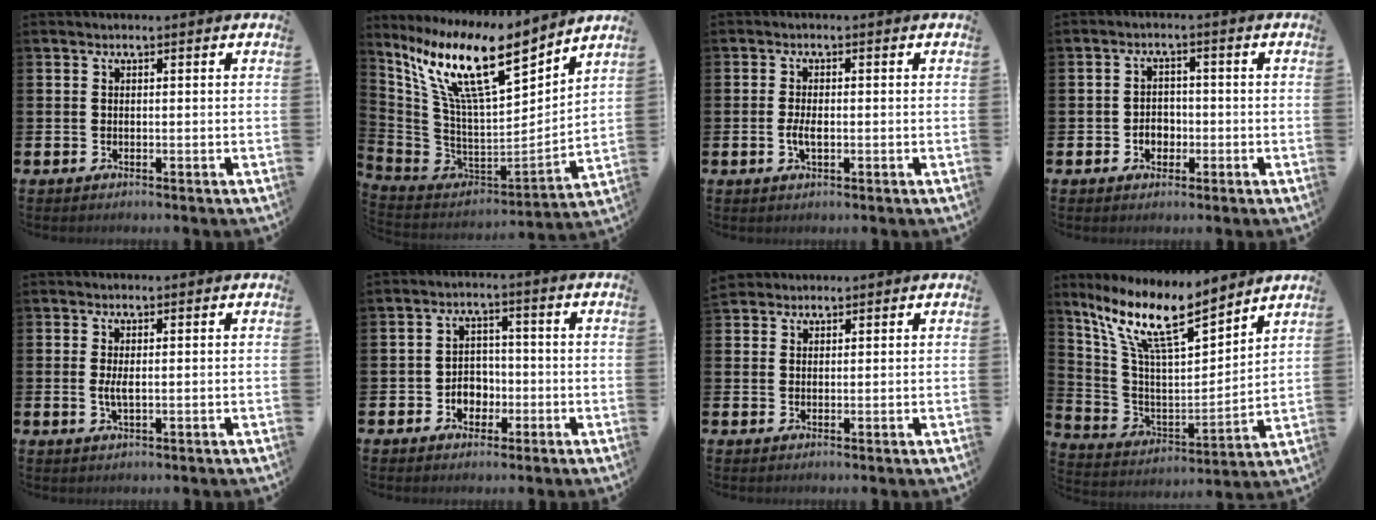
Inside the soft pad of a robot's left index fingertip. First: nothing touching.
{"total": 13.6, "force": [9.2, 3.4, 9.4], "torque": [-0.218, -0.056, 0.161]}
{"total": 2.5, "force": [-0.4, 1.1, 2.2], "torque": [-0.037, -0.001, -0.008]}
{"total": 2.8, "force": [-0.9, 2.2, 1.3], "torque": [-0.017, -0.001, -0.024]}
{"total": 1.9, "force": [0.2, 0.6, 1.8], "torque": [-0.030, -0.001, 0.001]}
{"total": 3.7, "force": [-1.5, 3.0, 1.5], "torque": [-0.023, 0.002, -0.036]}
{"total": 2.6, "force": [2.5, 0.8, -0.3], "torque": [0.011, -0.008, 0.046]}
{"total": 12.9, "force": [10.4, 2.7, 7.2], "torque": [-0.170, -0.061, 0.180]}